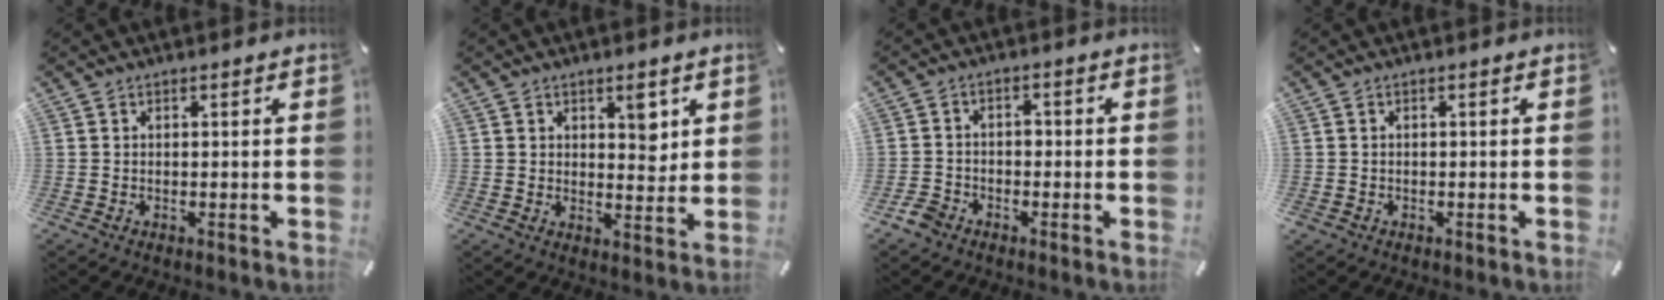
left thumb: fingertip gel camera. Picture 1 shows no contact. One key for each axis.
{"total": 5.0, "fx": 2.7, "fy": 3.2, "fz": 2.8, "tx": -0.024, "ty": -0.014, "tz": 0.040}
{"total": 4.3, "fx": -2.4, "fy": 3.3, "fz": 1.3, "tx": -0.029, "ty": 0.011, "tz": -0.049}
{"total": 0.6, "fx": -0.3, "fy": 0.5, "fz": 0.0, "tx": 0.001, "ty": 0.004, "tz": -0.009}